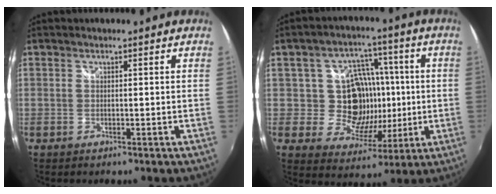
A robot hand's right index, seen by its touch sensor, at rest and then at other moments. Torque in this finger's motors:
{"motor_torque": [0.18, 0.00, 0.18, 0.04]}